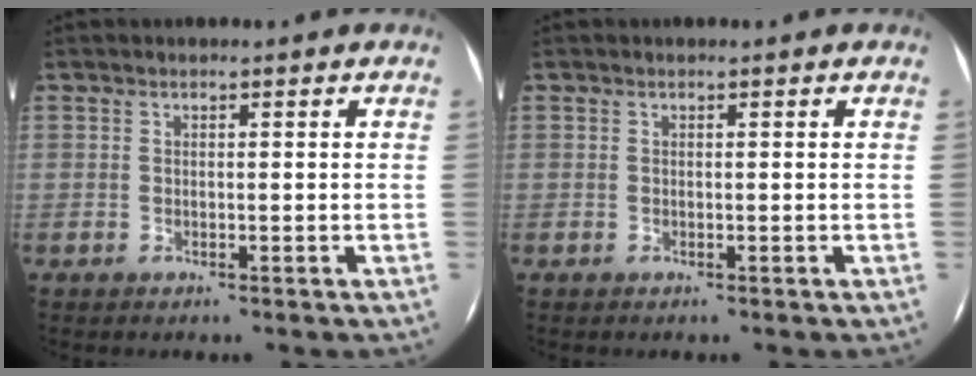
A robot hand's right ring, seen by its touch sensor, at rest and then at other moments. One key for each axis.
{"total": 0.0}